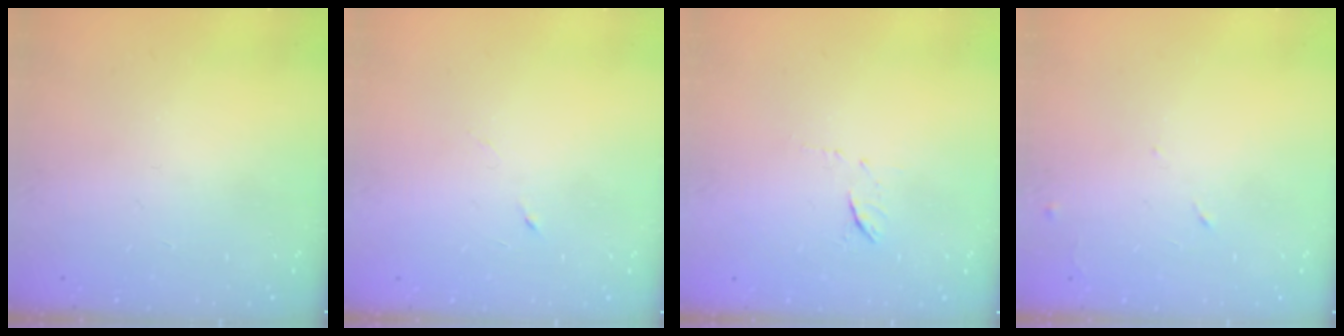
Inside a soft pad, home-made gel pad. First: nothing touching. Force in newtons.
{"total": 3.4, "press": 3.2, "slide": 0.9}
{"total": 6.3, "press": 6.3, "slide": 0.7}
{"total": 5.5, "press": 5.5, "slide": 0.8}